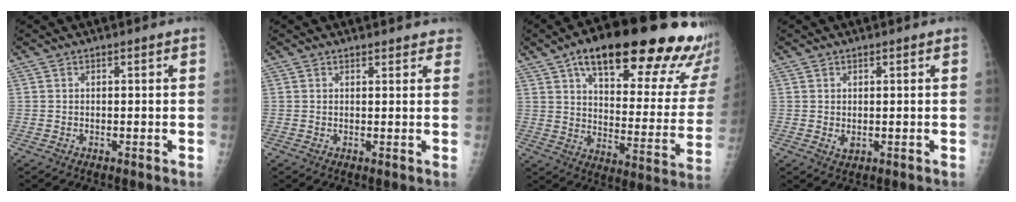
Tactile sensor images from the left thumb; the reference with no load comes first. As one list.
[{"total": 3.6, "force": [3.3, 1.3, 0.9], "torque": [0.017, -0.008, 0.027]}, {"total": 31.3, "force": [20.5, 10.3, 21.3], "torque": [-0.260, -0.055, 0.278]}, {"total": 1.7, "force": [0.4, 0.9, 1.3], "torque": [-0.020, -0.006, 0.010]}]